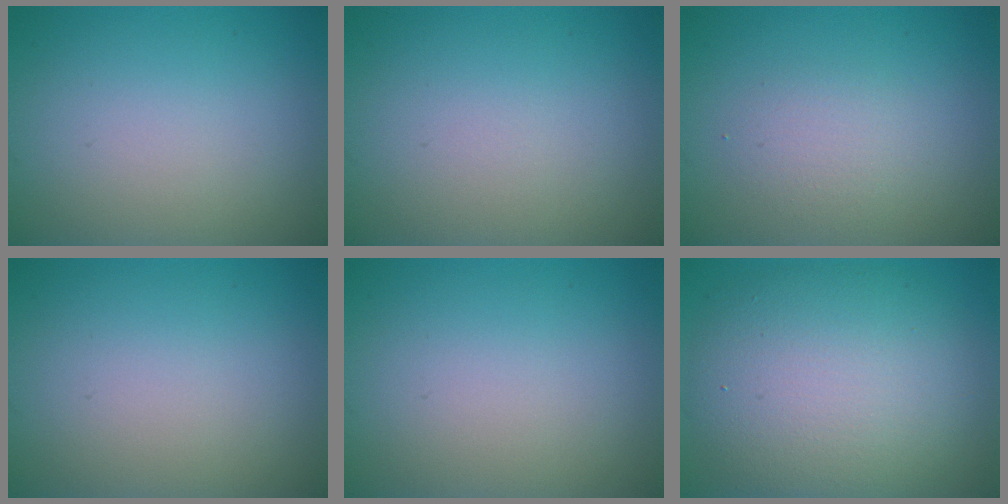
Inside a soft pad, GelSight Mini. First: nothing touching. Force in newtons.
{"total": 0.0}
{"total": 1.8, "press": 1.8, "slide": 0.1}
{"total": 0.0}
{"total": 0.0}
{"total": 9.8, "press": 9.8, "slide": 0.6}